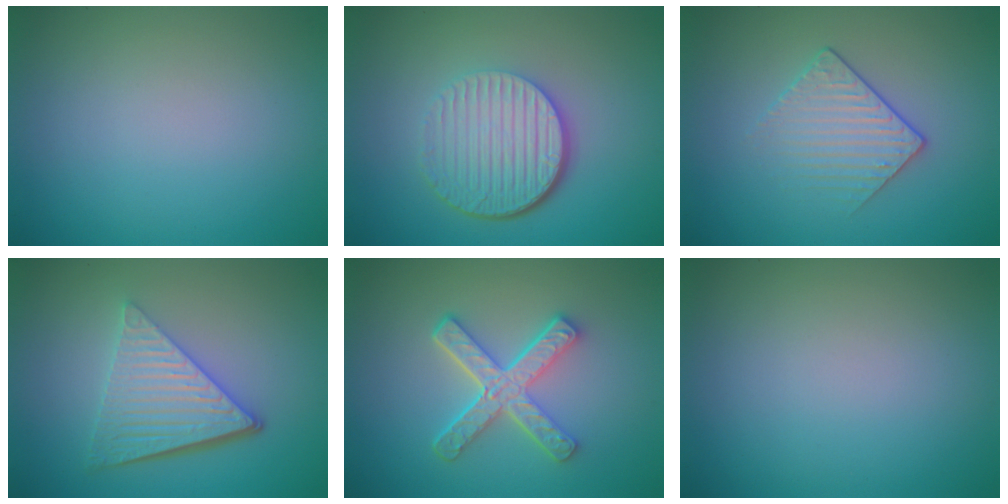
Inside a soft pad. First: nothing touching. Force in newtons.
{"total": 6.2, "press": 4.2, "slide": 4.5}
{"total": 2.1, "press": 1.8, "slide": 1.1}
{"total": 6.1, "press": 4.2, "slide": 4.5}
{"total": 4.9, "press": 3.6, "slide": 3.3}
{"total": 0.0}